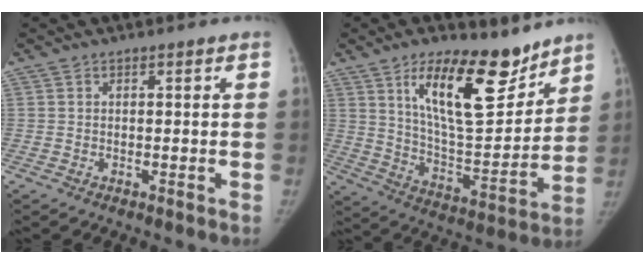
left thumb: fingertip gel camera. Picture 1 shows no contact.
{"total": 19.3, "force": [12.0, 7.5, 13.1], "torque": [-0.163, -0.087, 0.210]}